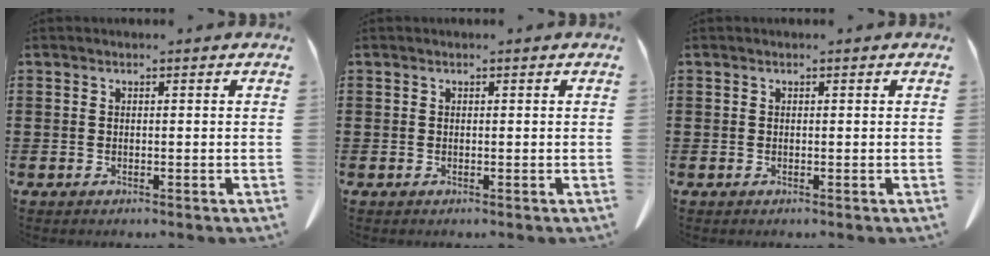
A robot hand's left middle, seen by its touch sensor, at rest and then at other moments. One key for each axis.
{"total": 0.0}
{"total": 0.0}